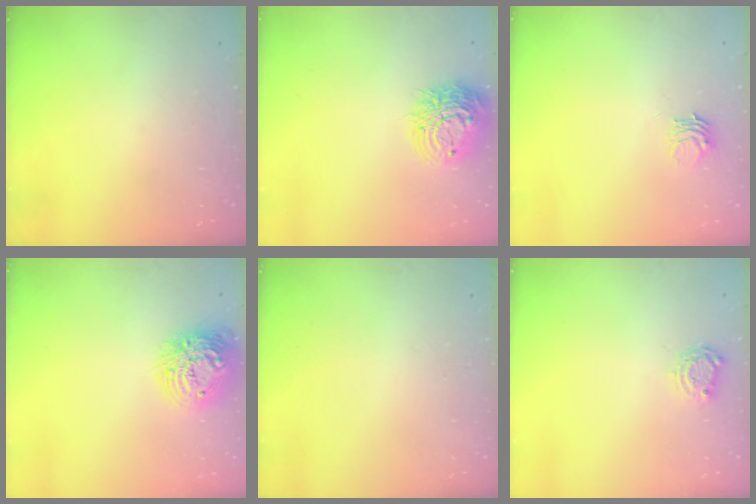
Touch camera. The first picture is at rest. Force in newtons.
{"total": 12.8, "press": 12.7, "slide": 1.6}
{"total": 3.8, "press": 3.8, "slide": 0.1}
{"total": 15.6, "press": 15.6, "slide": 1.2}
{"total": 0.0}
{"total": 4.4, "press": 4.4, "slide": 0.6}